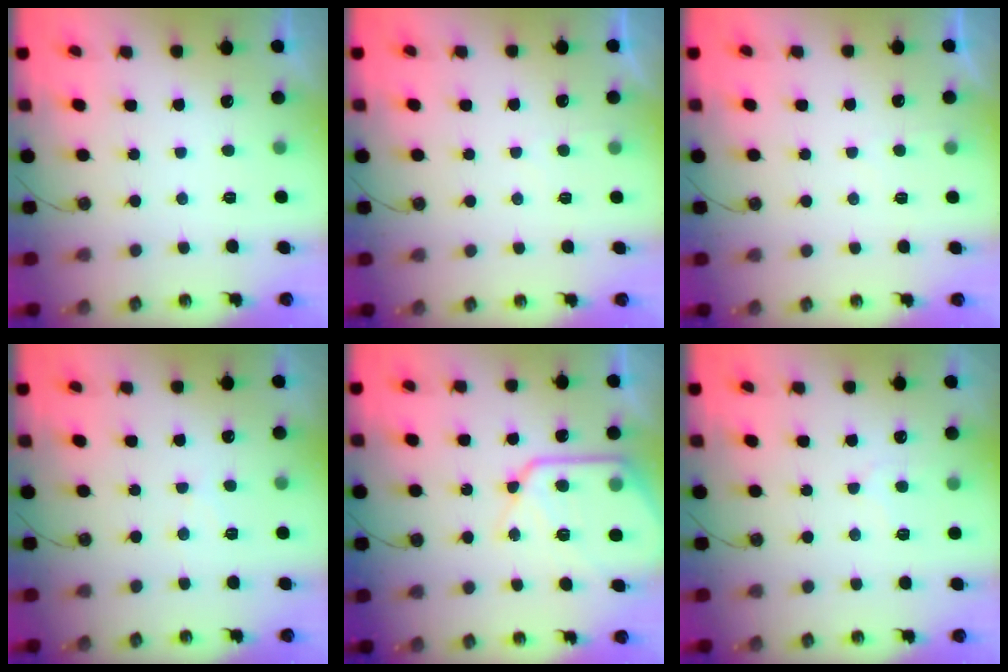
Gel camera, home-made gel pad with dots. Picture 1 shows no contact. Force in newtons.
{"total": 2.0, "press": 2.0, "slide": 0.3}
{"total": 2.0, "press": 2.0, "slide": 0.3}
{"total": 6.0, "press": 5.9, "slide": 0.5}
{"total": 15.7, "press": 15.6, "slide": 1.3}
{"total": 5.6, "press": 5.5, "slide": 0.7}